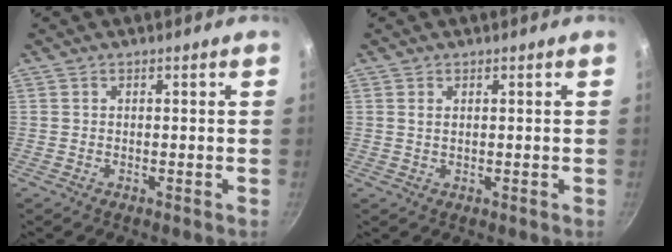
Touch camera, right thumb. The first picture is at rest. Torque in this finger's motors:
{"motor_torque": [-0.65, 0.04, 0.50, -0.04, 0.06]}